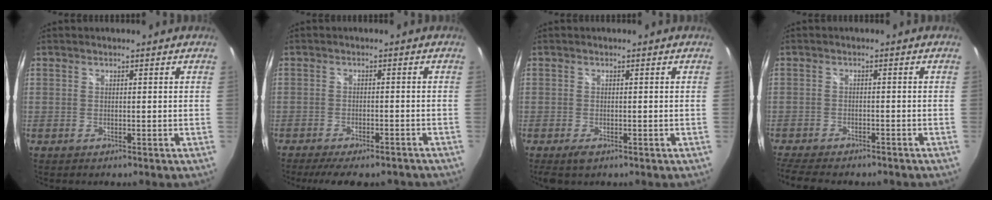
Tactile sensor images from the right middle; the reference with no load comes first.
{"total": 11.7, "force": [-9.8, 3.3, 5.5], "torque": [-0.113, -0.025, -0.134]}
{"total": 2.7, "force": [-1.8, 1.1, 1.7], "torque": [-0.033, -0.010, -0.029]}
{"total": 10.3, "force": [-8.8, 3.0, 4.5], "torque": [-0.110, -0.029, -0.139]}